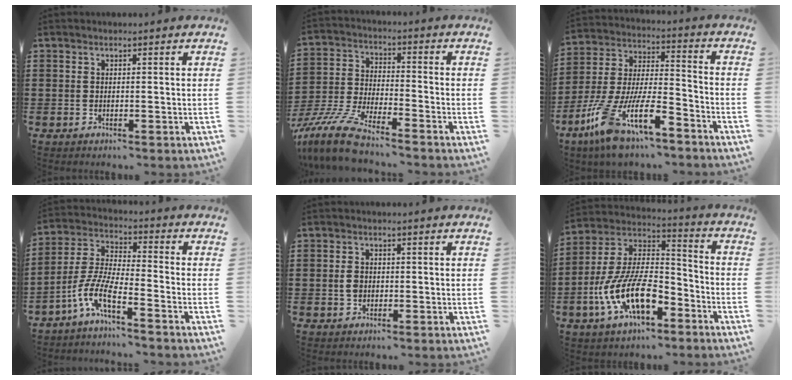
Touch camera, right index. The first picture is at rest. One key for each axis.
{"total": 9.6, "fx": -8.5, "fy": 0.5, "fz": 4.4, "tx": -0.112, "ty": -0.002, "tz": -0.174}
{"total": 13.5, "fx": -8.3, "fy": 4.0, "fz": 9.9, "tx": -0.216, "ty": 0.000, "tz": -0.154}
{"total": 7.6, "fx": -5.1, "fy": 1.2, "fz": 5.4, "tx": -0.148, "ty": -0.020, "tz": -0.108}
{"total": 2.2, "fx": -0.1, "fy": 1.7, "fz": 1.5, "tx": -0.031, "ty": 0.005, "tz": -0.003}
{"total": 13.2, "fx": -6.5, "fy": 5.8, "fz": 9.9, "tx": -0.228, "ty": -0.001, "tz": -0.126}